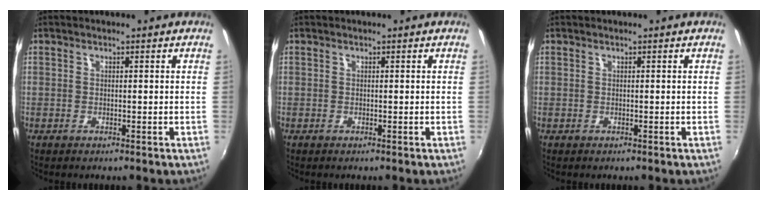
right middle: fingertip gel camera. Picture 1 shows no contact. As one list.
[{"total": 0.0}, {"total": 0.0}]